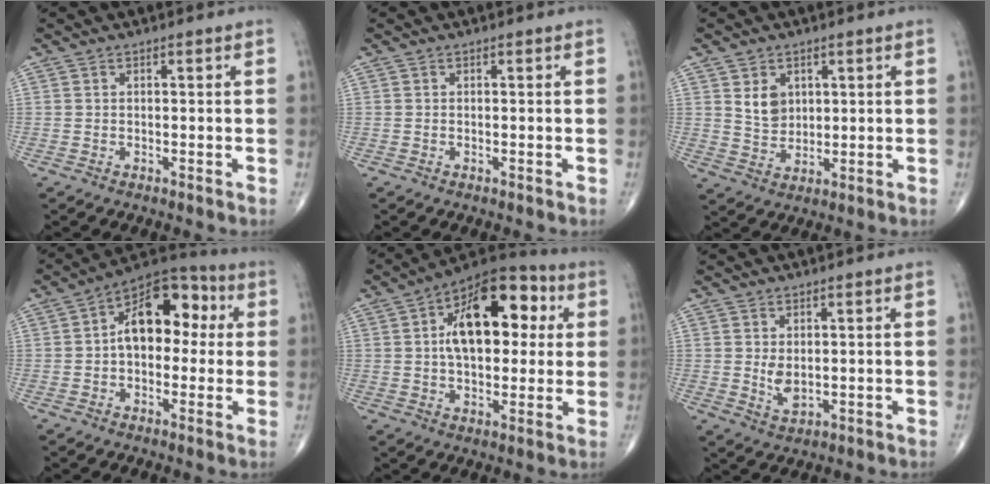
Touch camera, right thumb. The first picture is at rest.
{"total": 0.0}
{"total": 5.4, "force": [1.9, 4.1, 2.9], "torque": [-0.032, -0.018, 0.041]}
{"total": 13.7, "force": [1.6, 8.5, 10.7], "torque": [-0.127, 0.037, 0.009]}
{"total": 18.4, "force": [3.9, 10.0, 14.9], "torque": [-0.192, 0.019, 0.053]}
{"total": 3.4, "force": [0.5, 1.9, 2.8], "torque": [-0.046, -0.012, 0.018]}